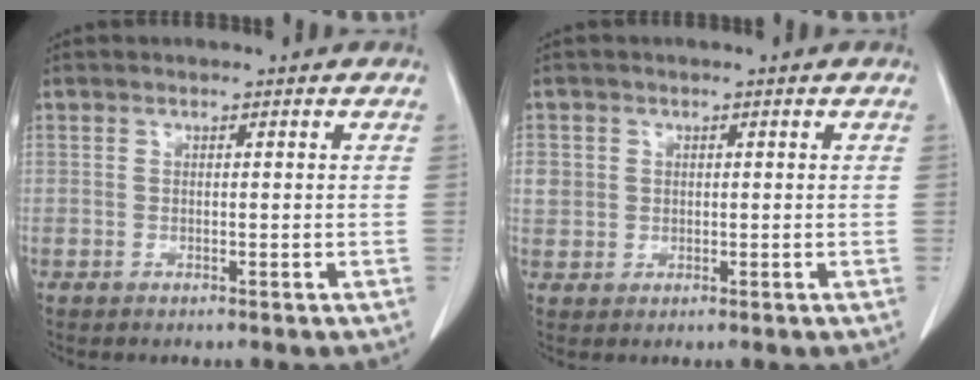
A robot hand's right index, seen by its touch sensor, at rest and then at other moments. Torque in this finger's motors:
{"motor_torque": [0.35, 0.04, 0.10, 0.04]}